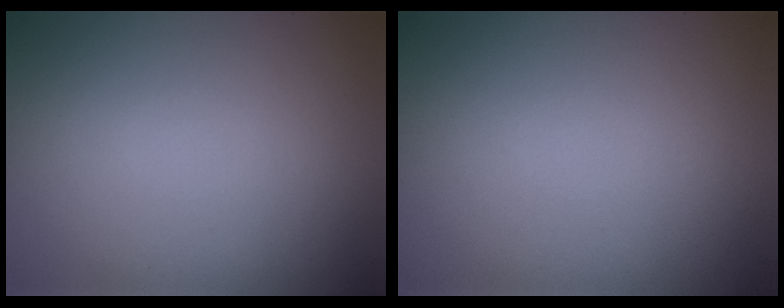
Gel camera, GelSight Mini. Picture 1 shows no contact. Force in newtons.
{"total": 0.0}